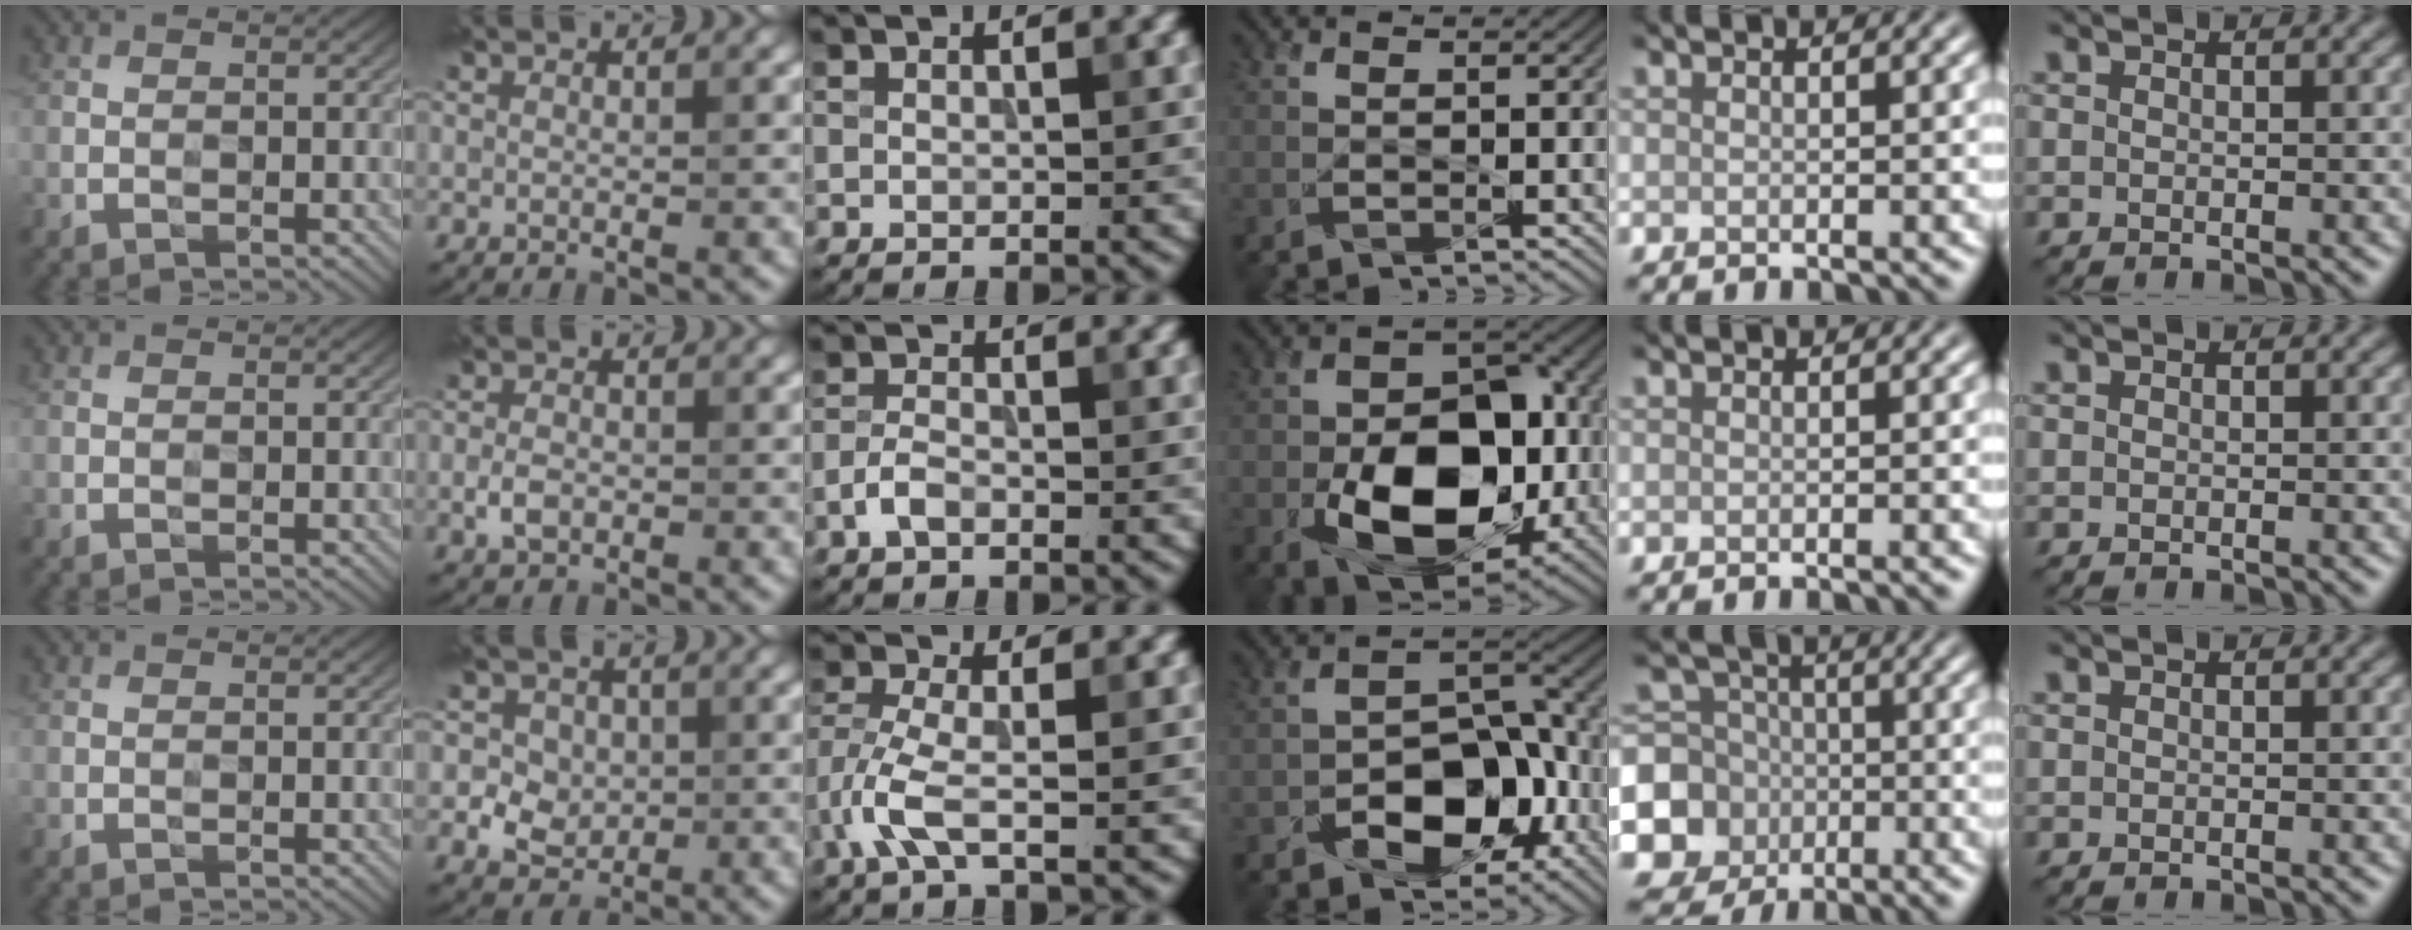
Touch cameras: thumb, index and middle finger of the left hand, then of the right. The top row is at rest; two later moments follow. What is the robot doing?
{"motion": "wipe", "object": "compact mirror"}